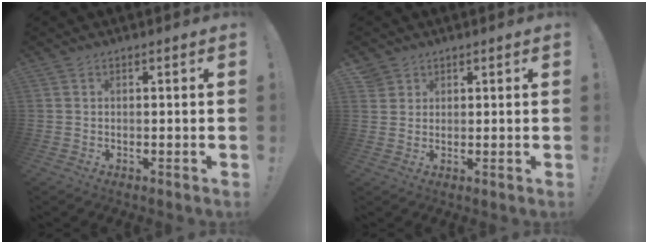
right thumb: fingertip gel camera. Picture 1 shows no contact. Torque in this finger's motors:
{"motor_torque": [-0.15, 0.23, -0.45, 0.40, 0.00]}